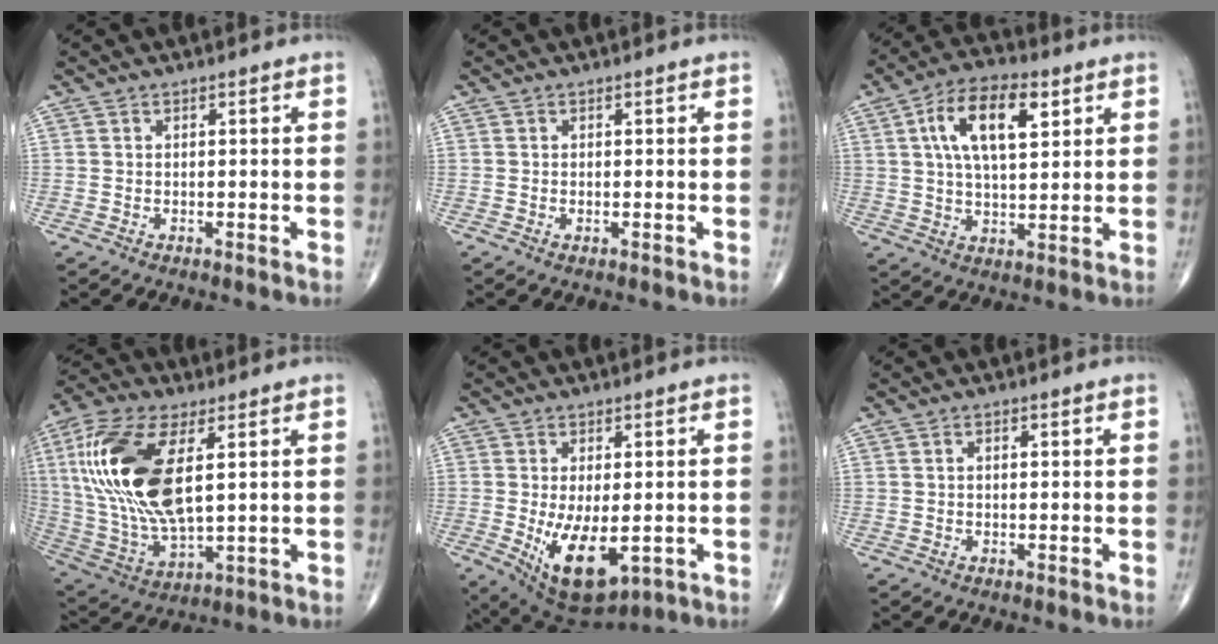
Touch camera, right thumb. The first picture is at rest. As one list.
[{"total": 0.5, "force": [-0.1, 0.3, 0.5], "torque": [-0.011, -0.001, -0.001]}, {"total": 13.4, "force": [4.7, 6.2, 11.0], "torque": [-0.184, 0.000, 0.080]}, {"total": 21.9, "force": [4.8, 9.9, 19.0], "torque": [-0.406, -0.018, 0.091]}, {"total": 11.8, "force": [-2.5, 5.7, 10.0], "torque": [-0.162, -0.018, -0.020]}, {"total": 0.9, "force": [0.2, 0.5, 0.7], "torque": [-0.016, 0.004, 0.003]}]